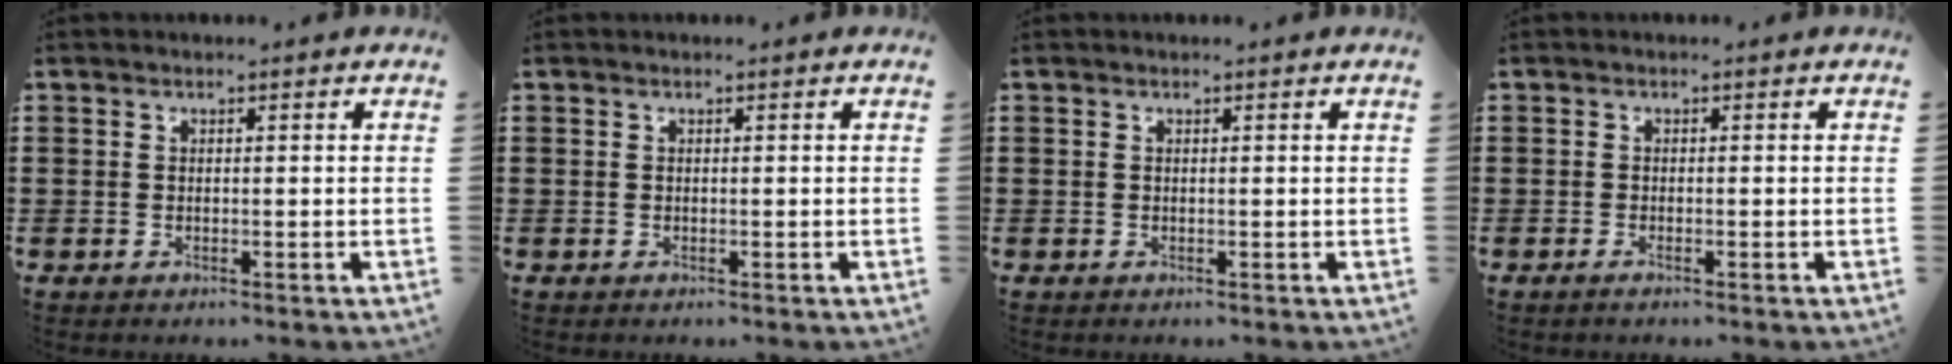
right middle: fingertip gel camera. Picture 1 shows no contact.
{"total": 0.0}
{"total": 0.0}
{"total": 0.6, "force": [-0.4, 0.0, 0.5], "torque": [-0.008, -0.003, -0.006]}